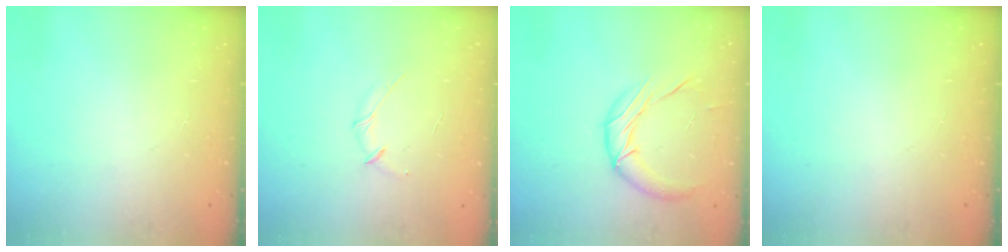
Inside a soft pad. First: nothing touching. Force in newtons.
{"total": 3.0, "press": 2.9, "slide": 0.8}
{"total": 12.0, "press": 11.9, "slide": 0.7}
{"total": 0.0}